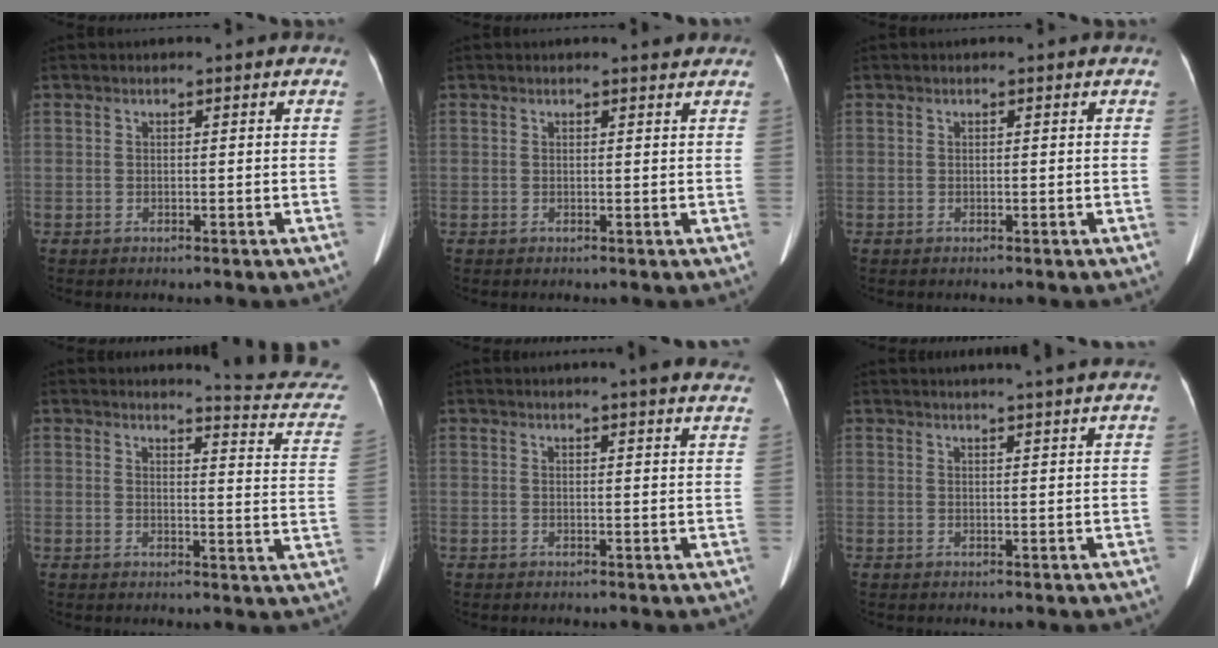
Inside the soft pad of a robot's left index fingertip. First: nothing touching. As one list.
[{"total": 1.3, "force": [1.3, 0.0, 0.3], "torque": [-0.008, -0.006, 0.014]}, {"total": 0.0}, {"total": 11.5, "force": [11.4, -1.2, 0.5], "torque": [-0.007, -0.112, 0.108]}, {"total": 11.9, "force": [10.9, 0.1, 4.9], "torque": [-0.056, -0.021, 0.106]}, {"total": 9.4, "force": [8.4, -1.1, 4.0], "torque": [-0.051, 0.009, 0.090]}]